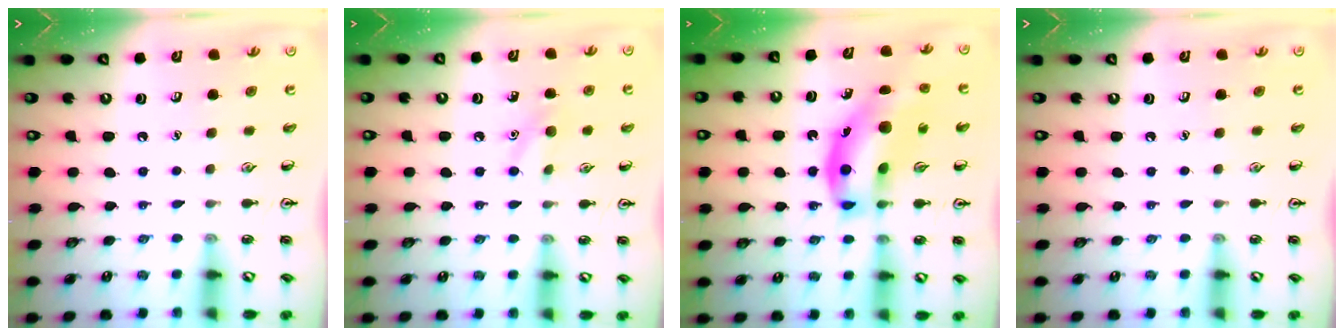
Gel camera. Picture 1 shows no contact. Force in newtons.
{"total": 6.9, "press": 6.6, "slide": 2.0}
{"total": 17.1, "press": 16.5, "slide": 4.5}
{"total": 0.0}